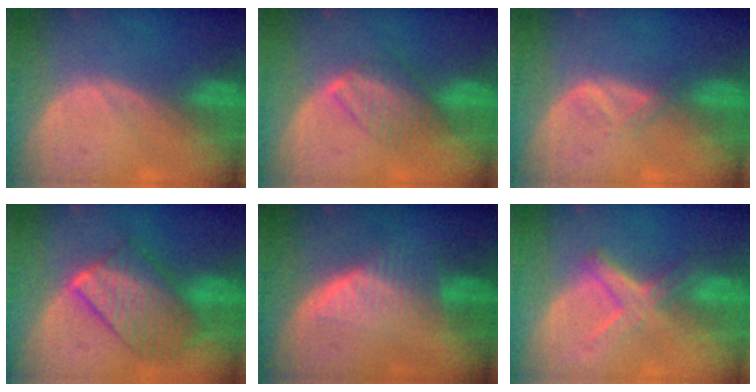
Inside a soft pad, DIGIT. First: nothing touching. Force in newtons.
{"total": 4.9, "press": 4.8, "slide": 0.8}
{"total": 1.8, "press": 1.7, "slide": 0.3}
{"total": 10.2, "press": 10.1, "slide": 0.8}
{"total": 6.5, "press": 5.8, "slide": 2.9}
{"total": 5.6, "press": 5.3, "slide": 1.7}